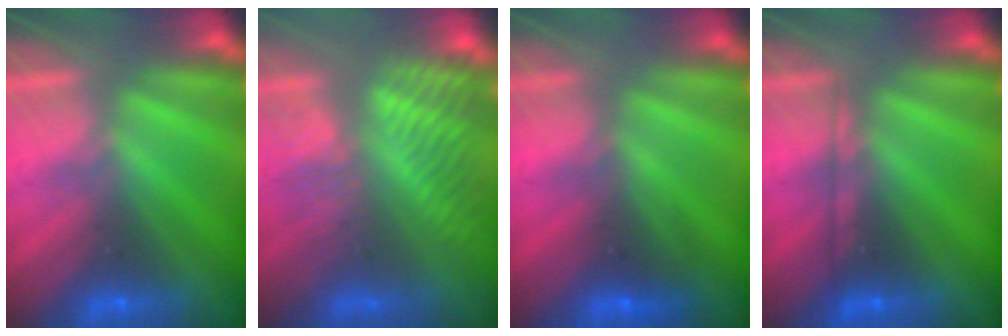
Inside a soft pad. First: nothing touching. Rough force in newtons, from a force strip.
{"total": 5.0}
{"total": 2.6}
{"total": 2.2}